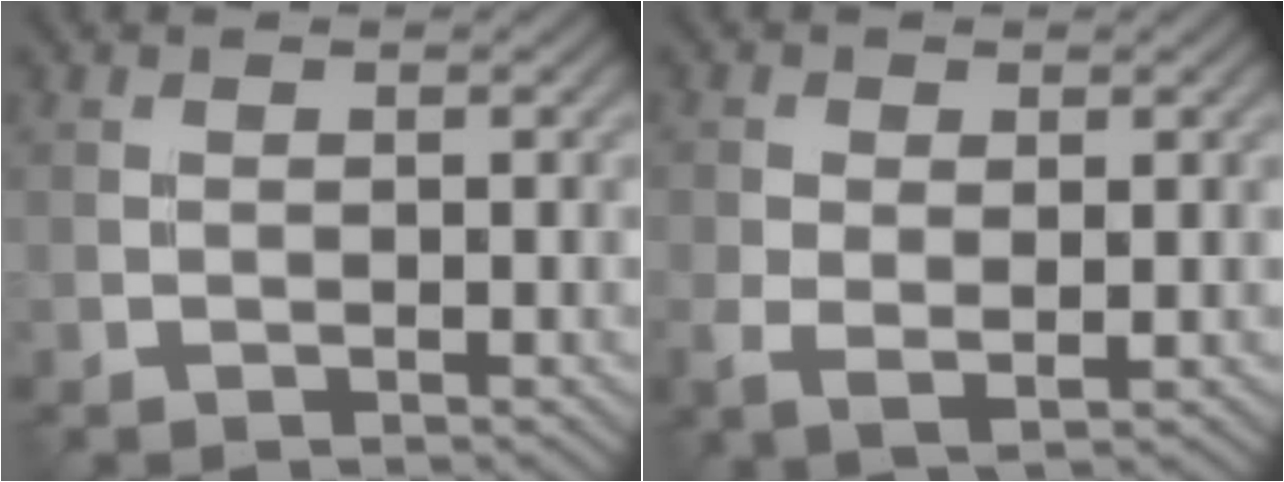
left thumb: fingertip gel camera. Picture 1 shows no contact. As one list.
[{"total": 3.9, "force": [-0.2, 2.3, 3.2], "torque": [-0.076, -0.009, -0.005]}]